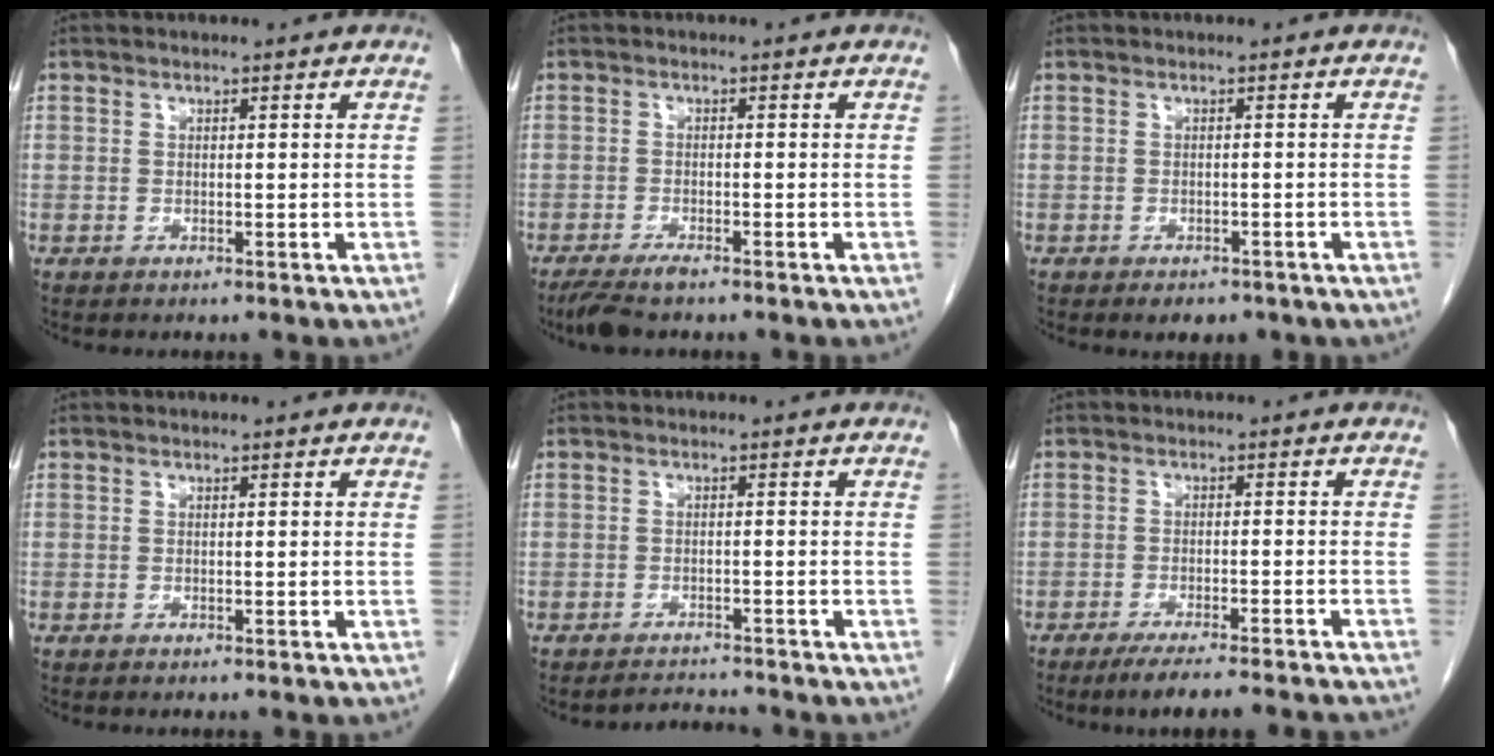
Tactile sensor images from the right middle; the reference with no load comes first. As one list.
[{"total": 3.6, "force": [-2.8, 0.5, 2.2], "torque": [-0.043, -0.008, -0.052]}, {"total": 3.5, "force": [-2.6, 1.8, 1.5], "torque": [-0.017, -0.002, -0.025]}, {"total": 0.0}, {"total": 2.4, "force": [-2.3, -0.4, -0.4], "torque": [0.003, -0.015, -0.033]}, {"total": 11.4, "force": [-10.0, 0.2, 5.3], "torque": [-0.059, -0.020, -0.138]}]